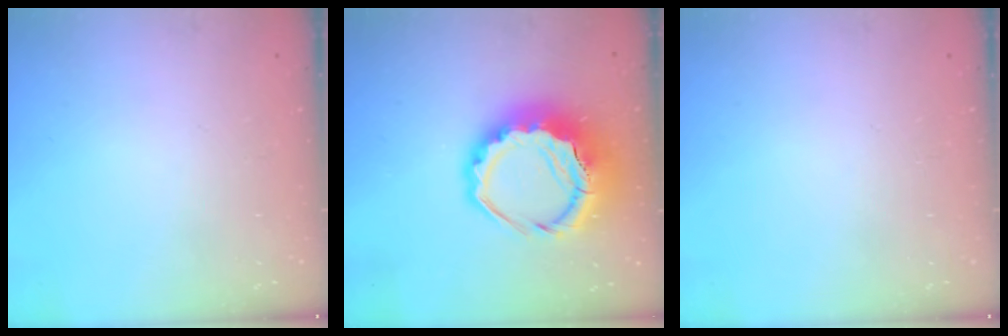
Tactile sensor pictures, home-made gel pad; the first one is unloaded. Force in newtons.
{"total": 13.7, "press": 13.4, "slide": 2.9}
{"total": 0.0}